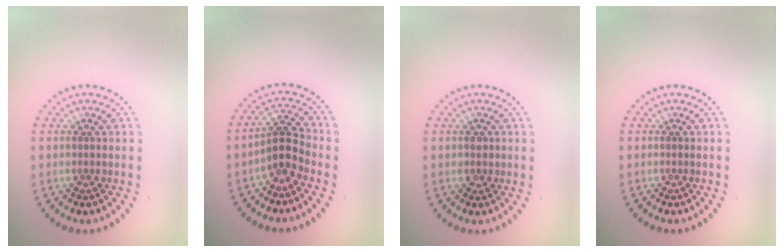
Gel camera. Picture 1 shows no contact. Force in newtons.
{"total": 2.6, "press": 2.1, "slide": 1.6}
{"total": 0.9, "press": 0.9, "slide": 0.2}
{"total": 0.0}